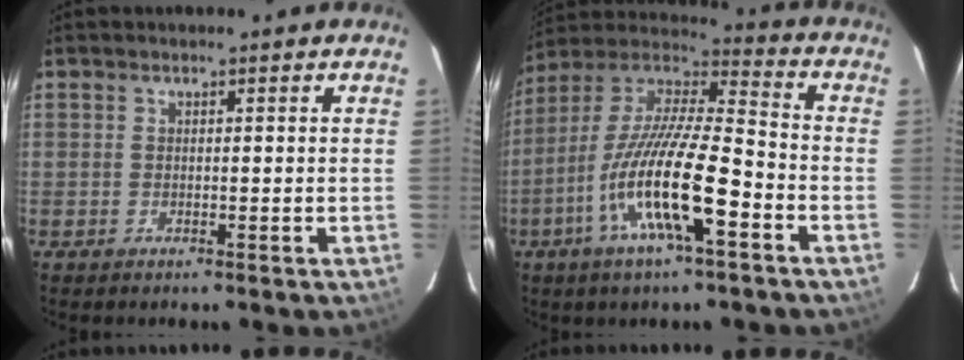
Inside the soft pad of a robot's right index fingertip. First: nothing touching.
{"total": 18.8, "force": [-7.9, 3.6, 16.6], "torque": [-0.314, -0.025, -0.158]}